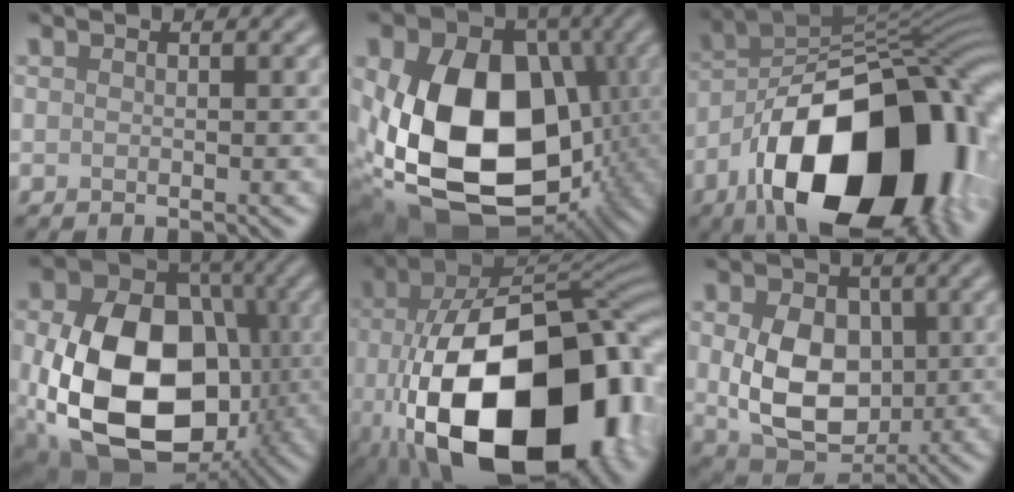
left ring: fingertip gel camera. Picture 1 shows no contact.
{"total": 18.7, "force": [-1.8, 13.4, 13.0], "torque": [-0.240, -0.028, -0.023]}
{"total": 19.1, "force": [-8.6, 9.8, 14.0], "torque": [-0.212, -0.016, -0.138]}
{"total": 17.1, "force": [-2.8, 12.3, 11.6], "torque": [-0.224, -0.044, -0.040]}
{"total": 21.5, "force": [-6.1, 12.5, 16.4], "torque": [-0.294, -0.043, -0.070]}
{"total": 9.1, "force": [0.2, 6.7, 6.1], "torque": [-0.122, -0.018, 0.010]}